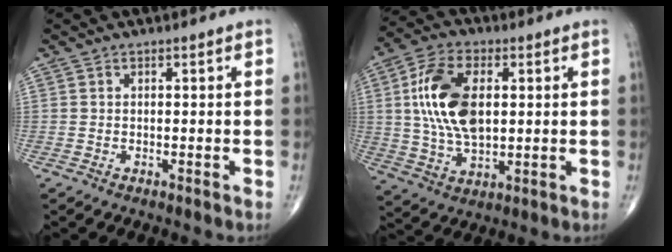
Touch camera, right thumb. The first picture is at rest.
{"total": 15.0, "force": [2.3, 8.3, 12.3], "torque": [-0.230, 0.001, 0.043]}